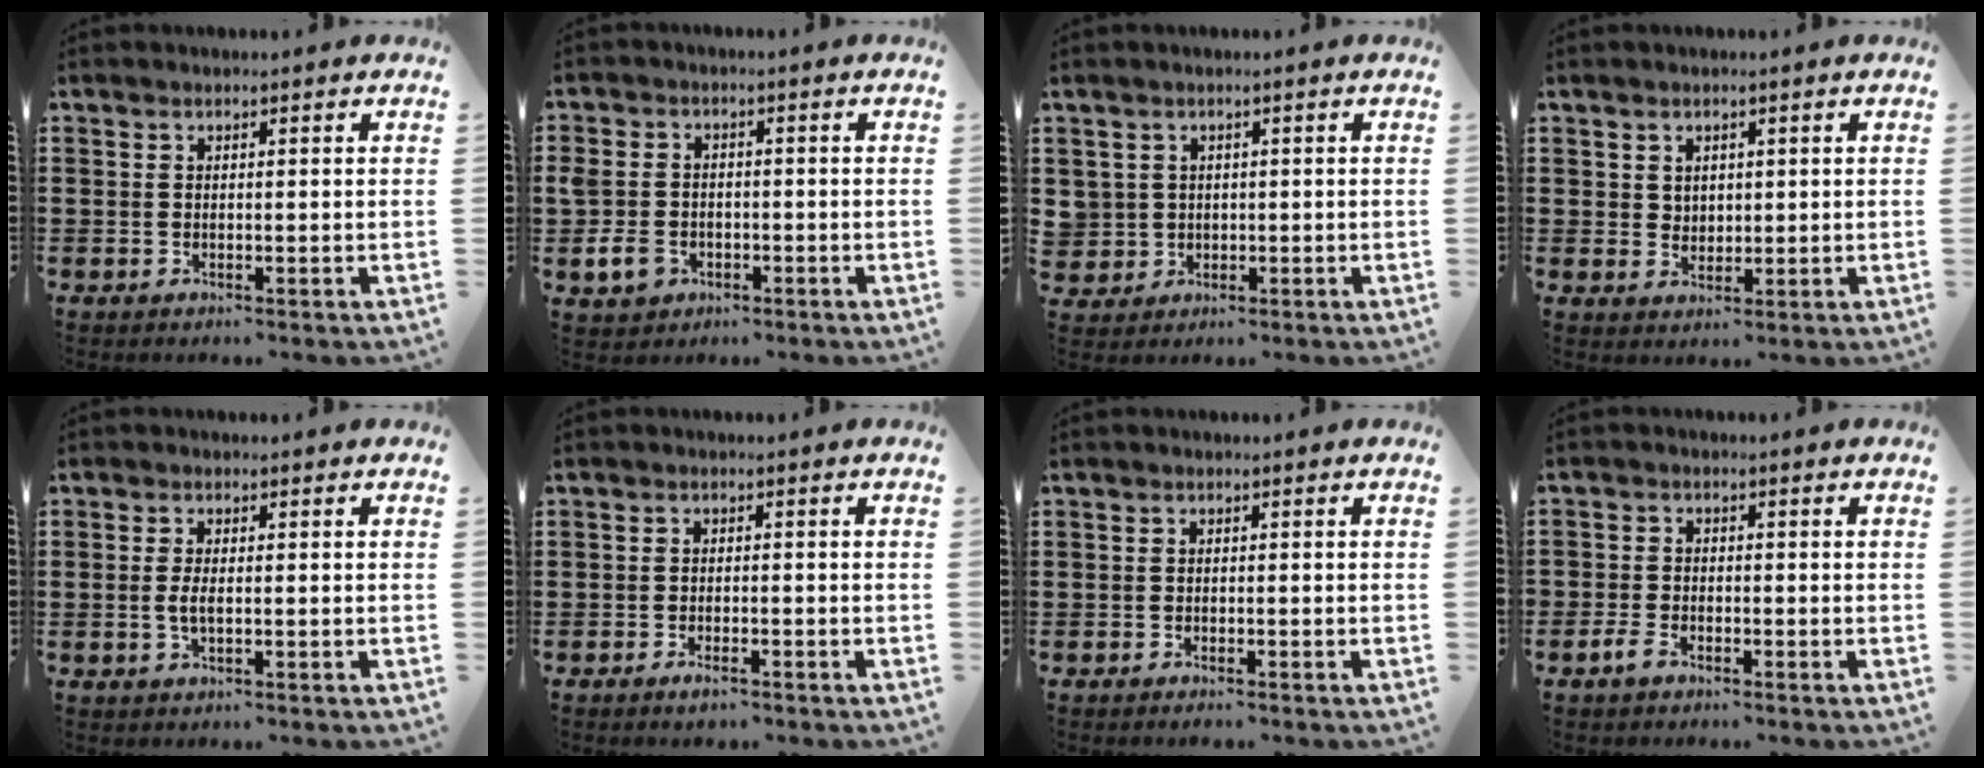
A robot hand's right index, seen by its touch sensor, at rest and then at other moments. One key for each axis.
{"total": 4.6, "fx": -1.4, "fy": 3.5, "fz": 2.5, "tx": -0.072, "ty": 0.000, "tz": -0.032}
{"total": 2.4, "fx": 0.4, "fy": 2.3, "fz": -0.2, "tx": -0.011, "ty": 0.011, "tz": 0.005}
{"total": 2.2, "fx": 1.3, "fy": 1.7, "fz": 0.4, "tx": -0.013, "ty": 0.008, "tz": 0.024}
{"total": 2.3, "fx": -0.3, "fy": 0.7, "fz": 2.2, "tx": -0.047, "ty": -0.003, "tz": -0.008}
{"total": 1.4, "fx": -1.1, "fy": 0.4, "fz": 0.7, "tx": -0.015, "ty": -0.001, "tz": -0.021}
{"total": 0.7, "fx": -0.6, "fy": 0.1, "fz": 0.2, "tx": -0.006, "ty": -0.001, "tz": -0.013}
{"total": 2.3, "fx": -1.7, "fy": 1.2, "fz": 1.2, "tx": -0.037, "ty": -0.001, "tz": -0.037}